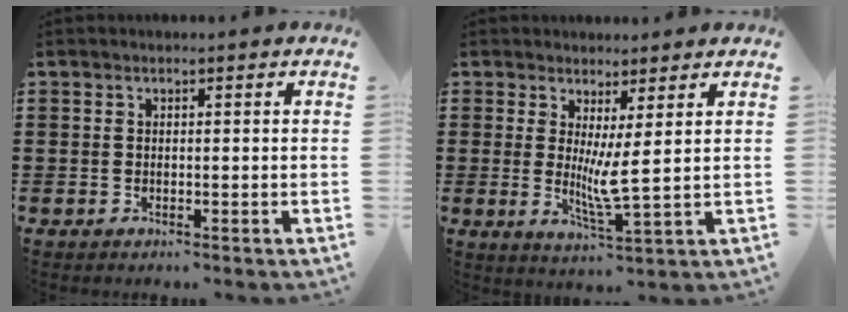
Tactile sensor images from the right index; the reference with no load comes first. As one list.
[{"total": 4.9, "force": [1.1, 0.1, 4.8], "torque": [-0.083, -0.015, 0.019]}]